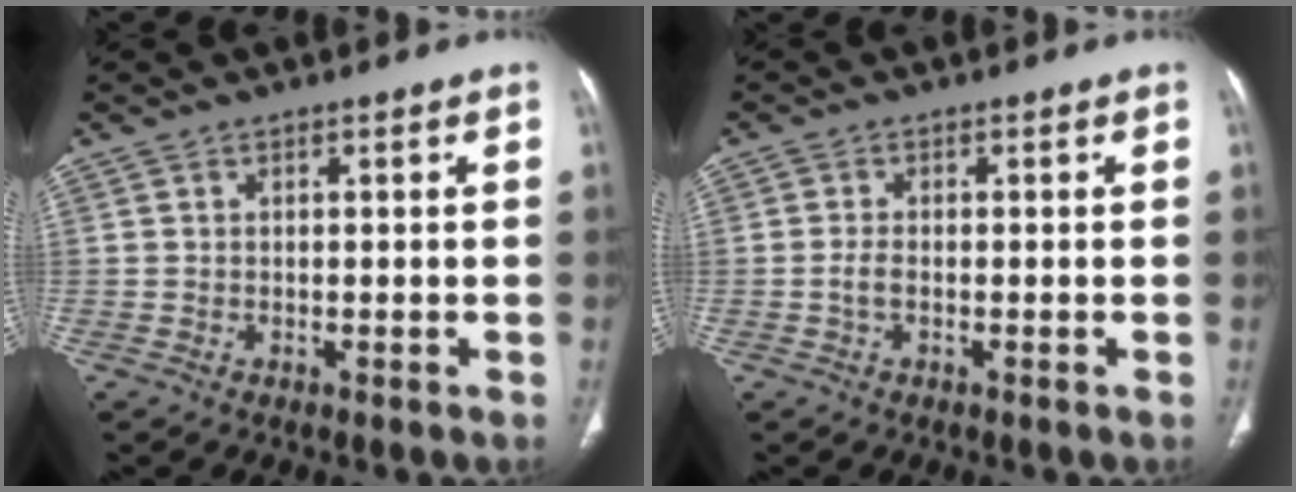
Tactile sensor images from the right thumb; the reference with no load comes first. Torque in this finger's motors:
{"motor_torque": [-0.01, 0.01, 0.29, -0.35, 0.00]}